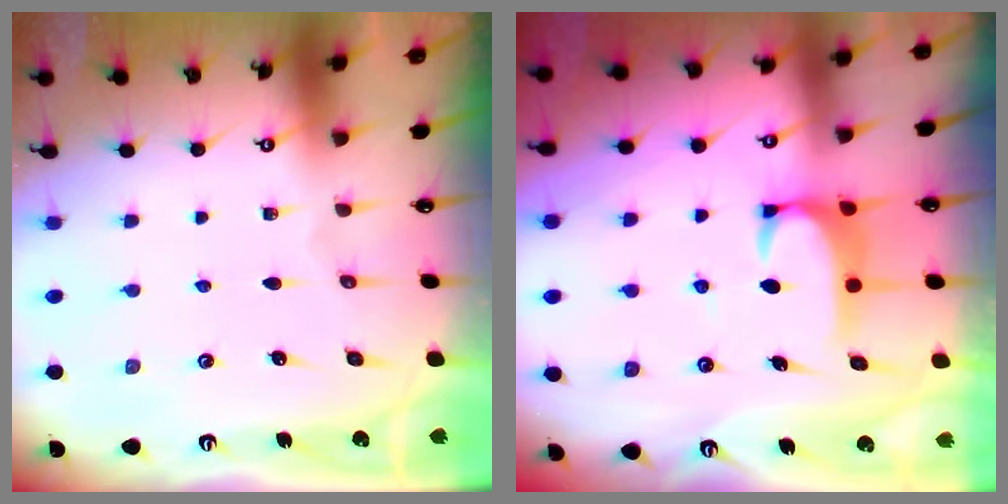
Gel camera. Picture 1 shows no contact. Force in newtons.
{"total": 2.6, "press": 2.5, "slide": 0.7}